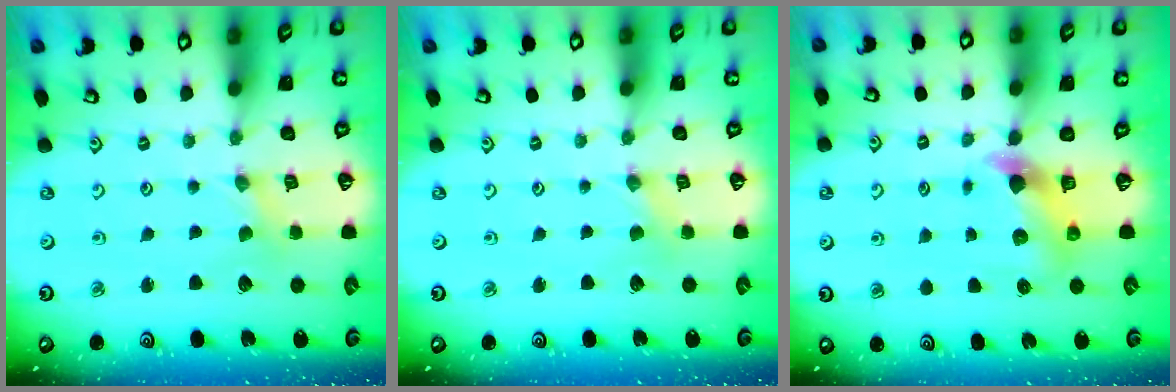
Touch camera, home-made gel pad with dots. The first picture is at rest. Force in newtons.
{"total": 1.4, "press": 1.3, "slide": 0.2}
{"total": 5.8, "press": 5.8, "slide": 0.8}